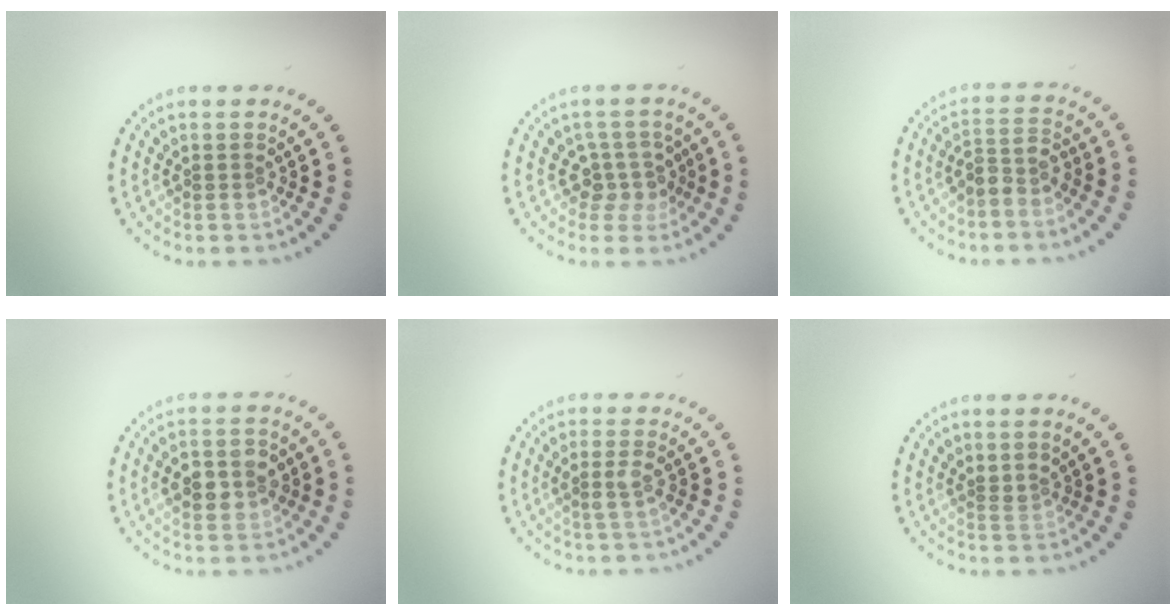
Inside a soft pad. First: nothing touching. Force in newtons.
{"total": 2.6, "press": 2.1, "slide": 1.6}
{"total": 2.3, "press": 1.9, "slide": 1.3}
{"total": 3.8, "press": 3.8, "slide": 0.2}
{"total": 1.3, "press": 1.1, "slide": 0.7}
{"total": 0.9, "press": 0.6, "slide": 0.7}